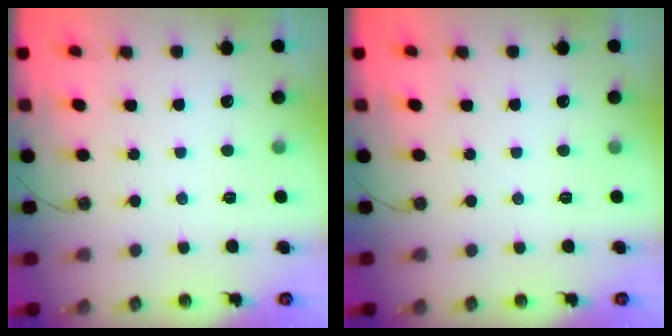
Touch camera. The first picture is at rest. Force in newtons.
{"total": 0.0}